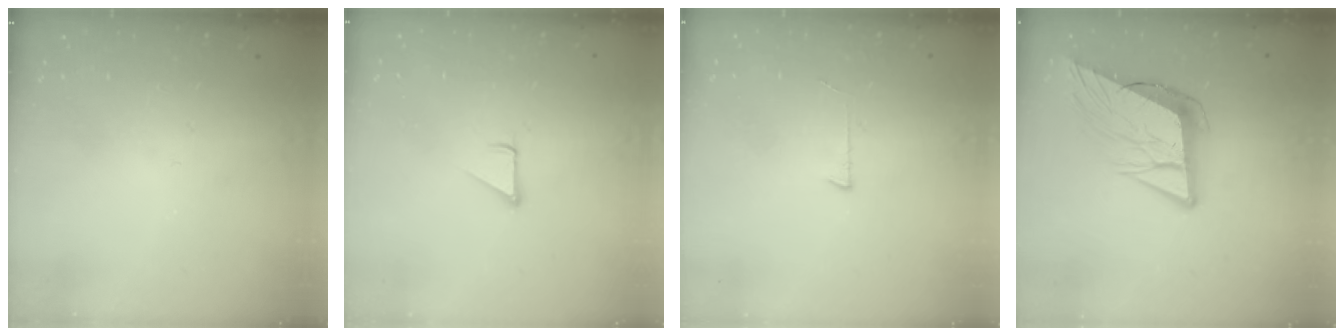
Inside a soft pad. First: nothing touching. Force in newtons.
{"total": 1.9, "press": 1.9, "slide": 0.1}
{"total": 3.0, "press": 3.0, "slide": 0.3}
{"total": 13.0, "press": 12.4, "slide": 4.0}